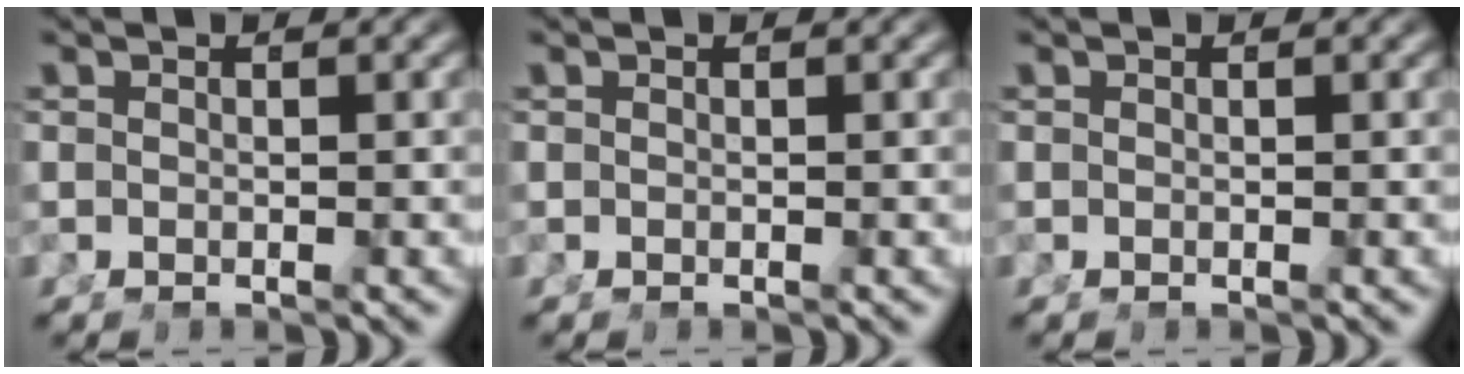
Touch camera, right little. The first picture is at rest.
{"total": 0.0}
{"total": 0.0}